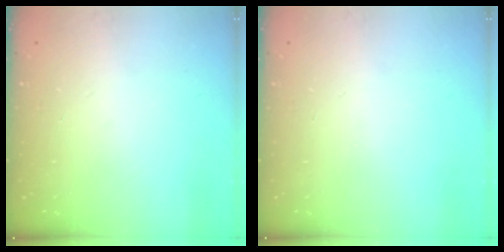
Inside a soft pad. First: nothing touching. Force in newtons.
{"total": 0.0}